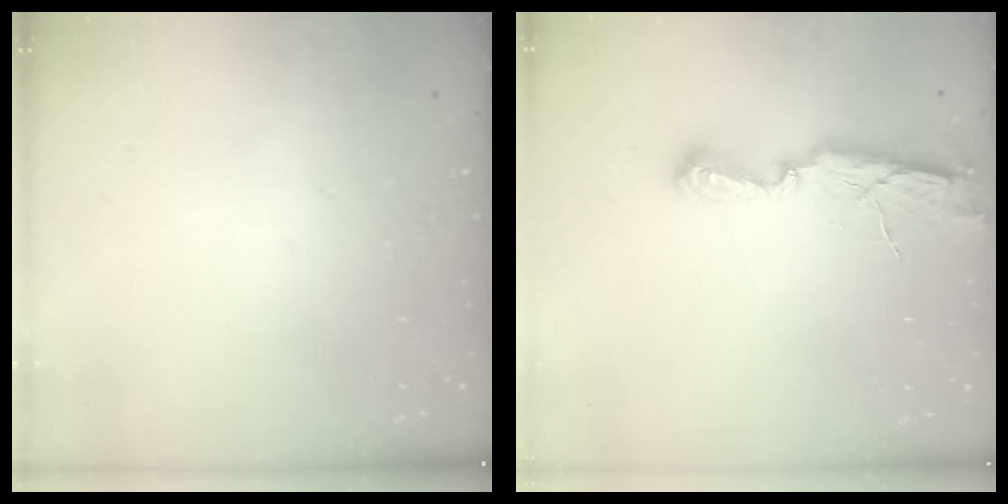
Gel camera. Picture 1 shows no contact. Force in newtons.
{"total": 6.7, "press": 6.7, "slide": 0.8}